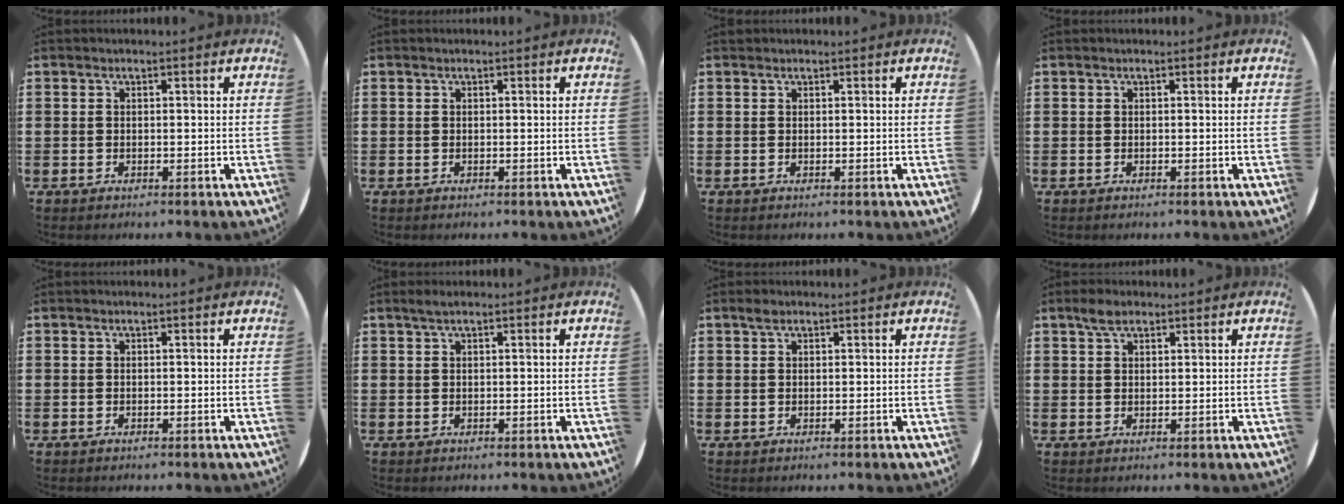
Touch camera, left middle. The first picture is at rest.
{"total": 0.0}
{"total": 0.0}
{"total": 0.0}
{"total": 0.0}
{"total": 1.0, "force": [0.7, 0.0, 0.7], "torque": [-0.015, 0.003, 0.011]}
{"total": 1.1, "force": [0.8, 0.6, 0.5], "torque": [-0.004, 0.002, 0.013]}
{"total": 2.8, "force": [2.1, 1.3, 1.4], "torque": [-0.023, 0.003, 0.036]}